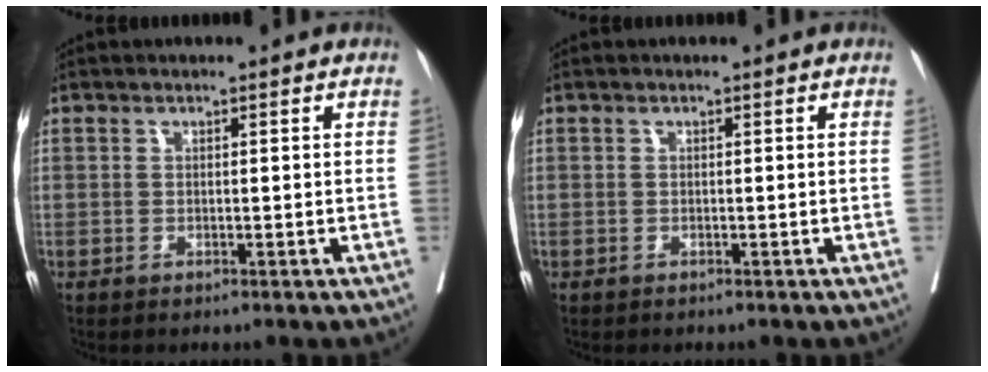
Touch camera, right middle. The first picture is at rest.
{"total": 0.0}